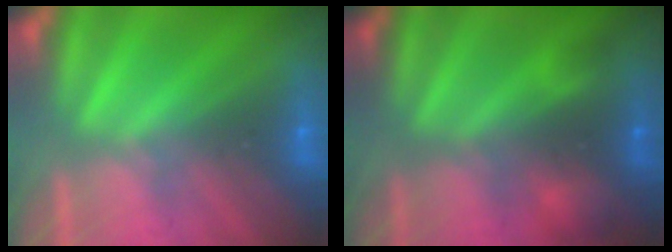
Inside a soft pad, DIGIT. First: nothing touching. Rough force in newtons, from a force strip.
{"total": 2.3}